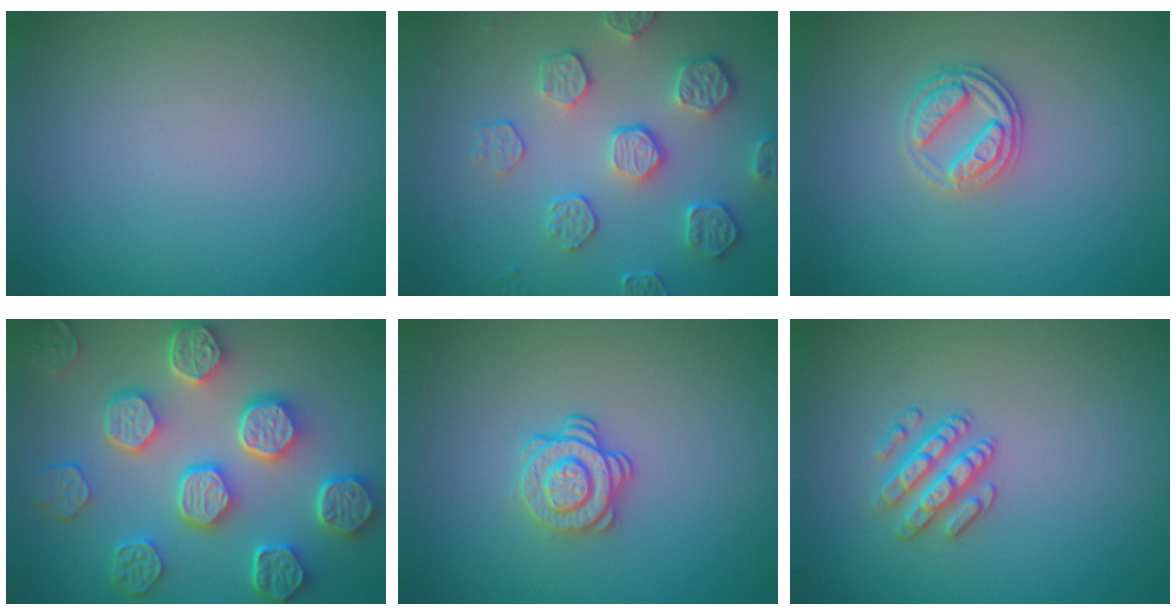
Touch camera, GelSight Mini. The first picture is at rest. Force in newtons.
{"total": 4.4, "press": 3.9, "slide": 2.0}
{"total": 2.8, "press": 2.4, "slide": 1.3}
{"total": 8.5, "press": 6.6, "slide": 5.3}
{"total": 2.4, "press": 2.0, "slide": 1.4}
{"total": 2.4, "press": 2.3, "slide": 0.6}